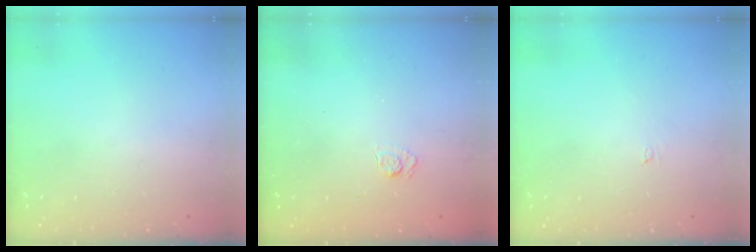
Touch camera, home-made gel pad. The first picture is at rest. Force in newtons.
{"total": 2.5, "press": 2.1, "slide": 1.3}
{"total": 2.6, "press": 2.6, "slide": 0.3}